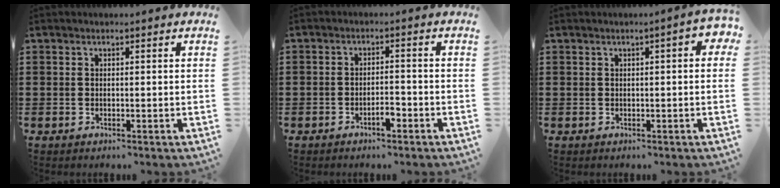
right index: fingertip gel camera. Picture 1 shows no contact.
{"total": 2.6, "force": [-1.7, 0.8, 1.8], "torque": [-0.032, 0.004, -0.033]}
{"total": 1.4, "force": [0.1, 0.2, 1.4], "torque": [-0.026, -0.001, 0.001]}